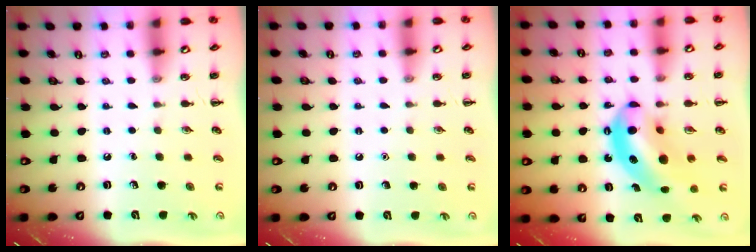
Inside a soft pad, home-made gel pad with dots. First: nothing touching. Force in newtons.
{"total": 1.5, "press": 1.5, "slide": 0.1}
{"total": 13.2, "press": 12.8, "slide": 3.2}